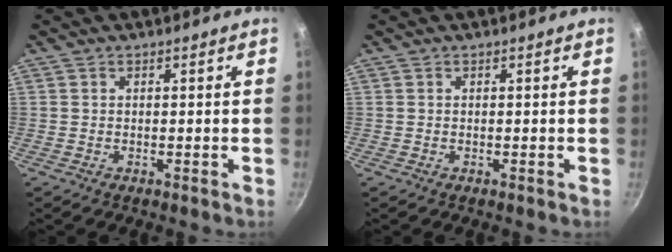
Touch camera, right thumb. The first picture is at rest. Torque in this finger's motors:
{"motor_torque": [0.00, 0.00, 0.00, 0.00, 0.02]}